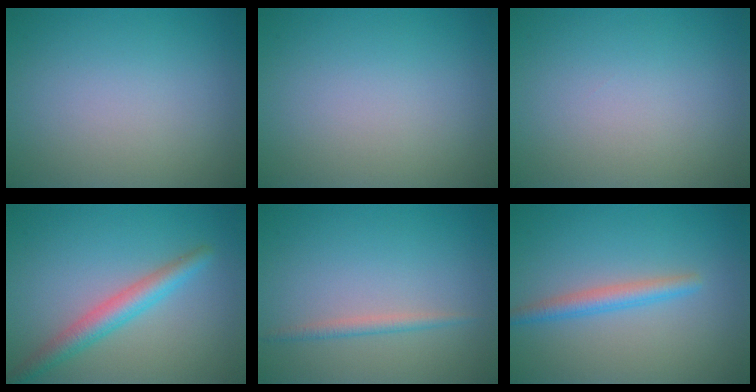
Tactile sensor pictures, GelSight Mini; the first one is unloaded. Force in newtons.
{"total": 0.0}
{"total": 0.0}
{"total": 3.5, "press": 3.5, "slide": 0.1}
{"total": 1.2, "press": 1.2, "slide": 0.1}
{"total": 2.3, "press": 2.2, "slide": 0.2}